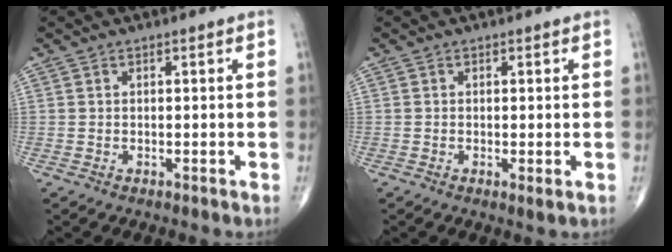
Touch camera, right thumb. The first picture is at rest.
{"total": 1.1, "force": [-0.2, 0.2, 1.1], "torque": [-0.026, -0.007, -0.005]}